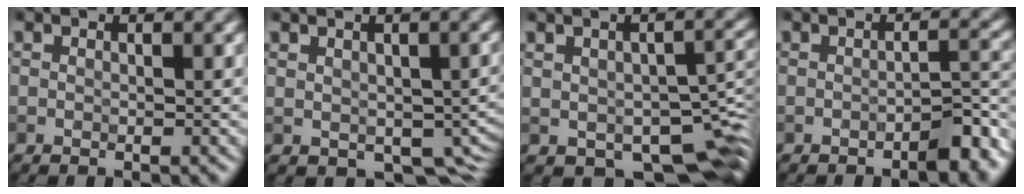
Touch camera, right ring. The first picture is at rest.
{"total": 4.2, "force": [-1.2, 2.5, 3.1], "torque": [-0.063, -0.020, 0.019]}
{"total": 7.5, "force": [-4.1, 3.6, 5.2], "torque": [-0.082, -0.022, -0.028]}
{"total": 3.5, "force": [-3.0, 0.1, 1.8], "torque": [-0.033, 0.007, -0.023]}